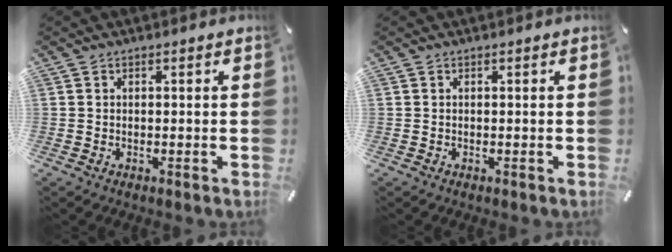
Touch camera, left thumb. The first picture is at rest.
{"total": 0.0}